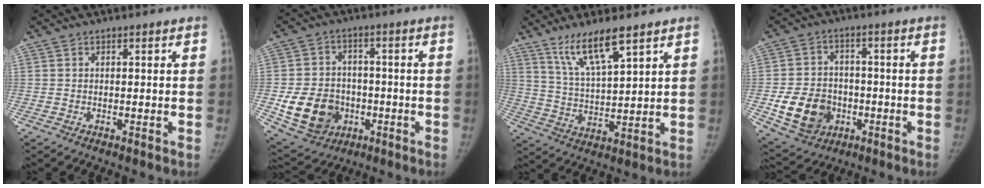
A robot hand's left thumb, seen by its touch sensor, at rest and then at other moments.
{"total": 13.5, "force": [-3.5, 11.1, 6.8], "torque": [-0.097, 0.012, -0.046]}
{"total": 10.0, "force": [6.8, 1.9, 7.0], "torque": [-0.131, -0.040, 0.140]}
{"total": 12.3, "force": [-3.5, 10.1, 6.3], "torque": [-0.085, 0.013, -0.048]}